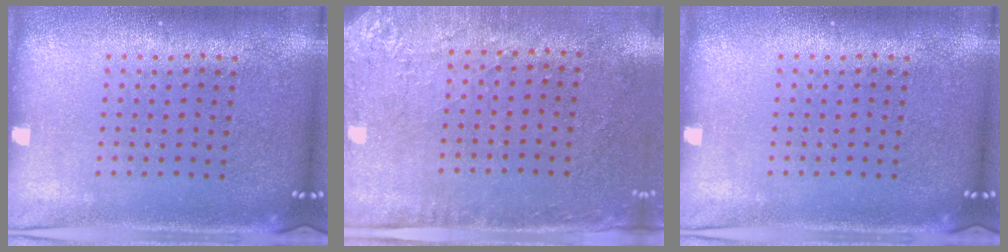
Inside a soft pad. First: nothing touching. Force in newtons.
{"total": 2.9, "press": 2.3, "slide": 1.6}
{"total": 0.0}